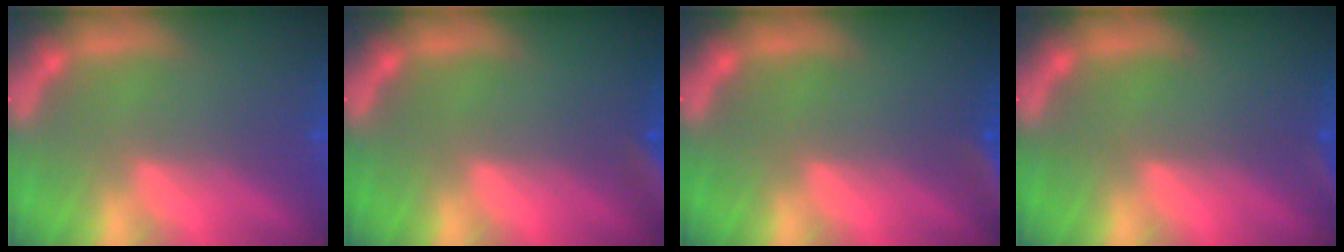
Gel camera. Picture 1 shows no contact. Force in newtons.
{"total": 4.0}
{"total": 3.5}
{"total": 1.4}